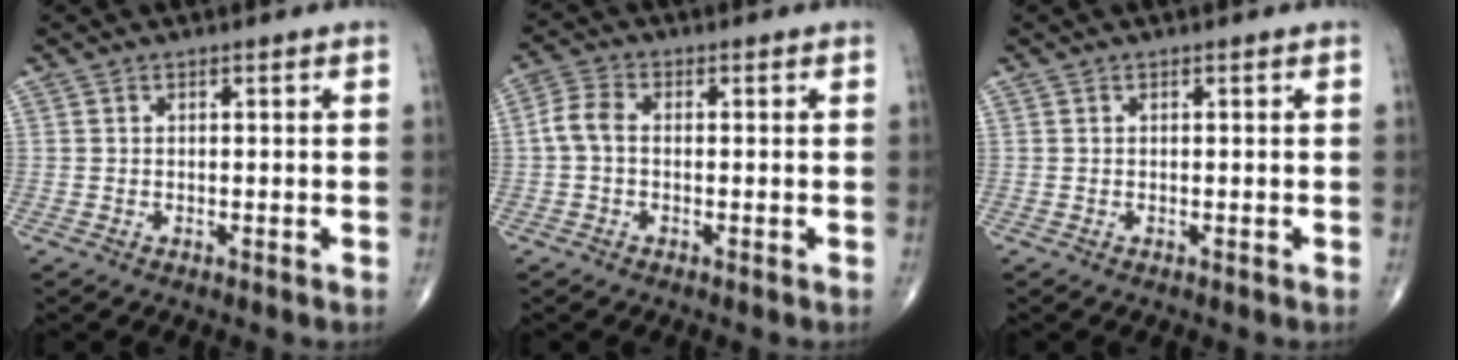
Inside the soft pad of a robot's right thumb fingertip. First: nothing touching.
{"total": 4.2, "force": [-0.3, 2.7, 3.3], "torque": [-0.069, 0.012, -0.015]}
{"total": 0.0}